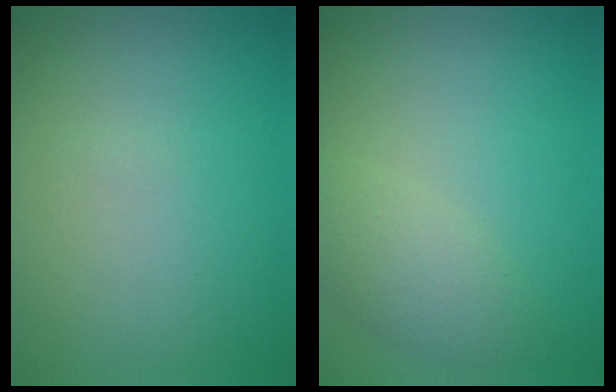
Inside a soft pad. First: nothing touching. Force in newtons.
{"total": 3.0, "press": 3.0, "slide": 0.1}